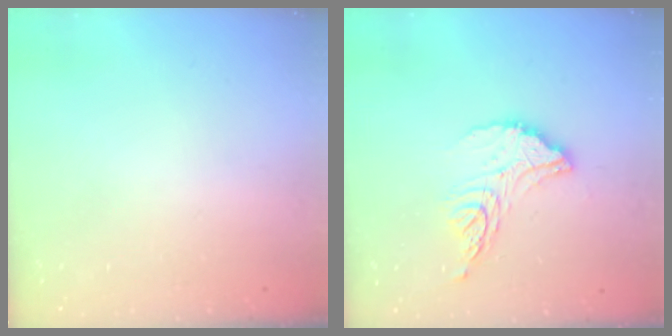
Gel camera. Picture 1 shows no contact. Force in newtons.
{"total": 12.9, "press": 12.9, "slide": 1.2}